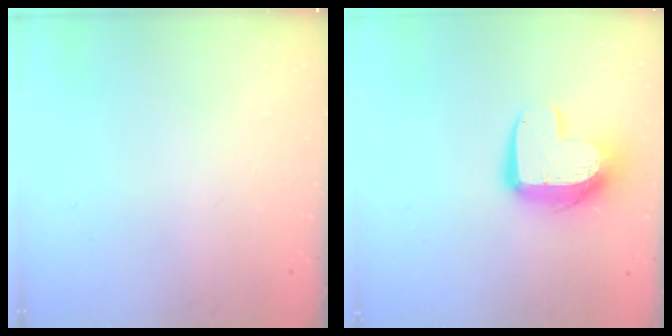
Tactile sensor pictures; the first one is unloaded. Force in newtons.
{"total": 11.9, "press": 11.8, "slide": 0.9}